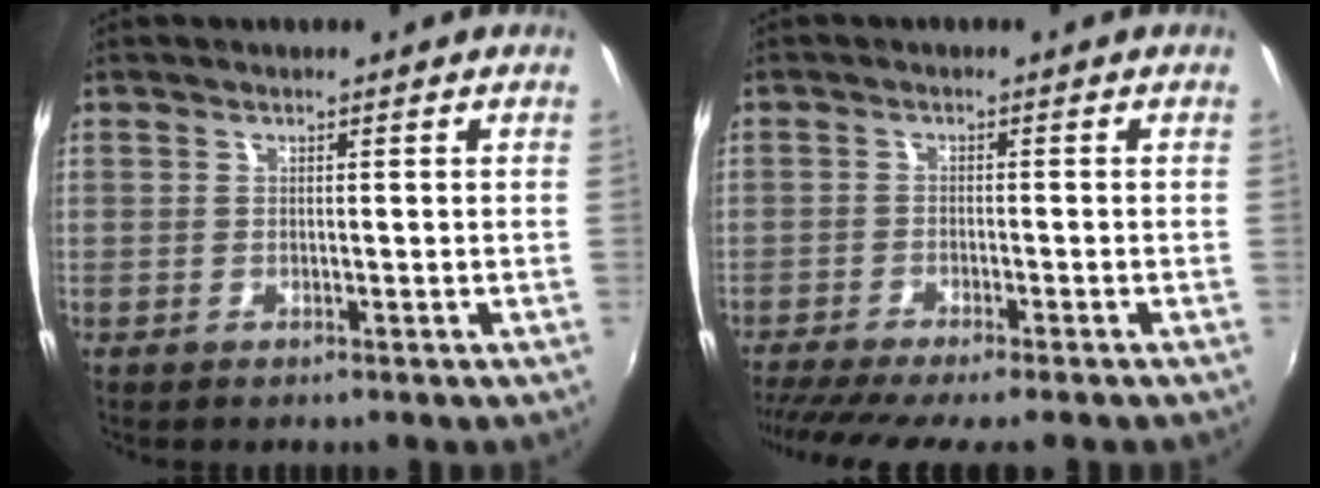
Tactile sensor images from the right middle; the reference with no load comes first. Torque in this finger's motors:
{"motor_torque": [1.09, -1.05, 0.42, 0.11]}